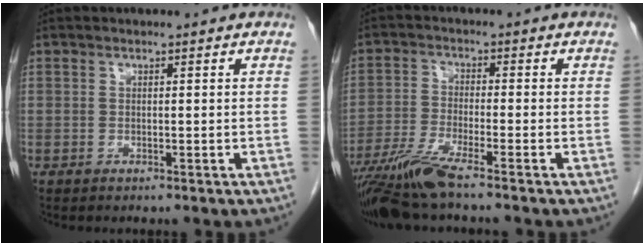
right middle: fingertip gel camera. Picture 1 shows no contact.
{"total": 7.9, "force": [-6.2, -0.7, 4.8], "torque": [-0.094, -0.029, -0.119]}